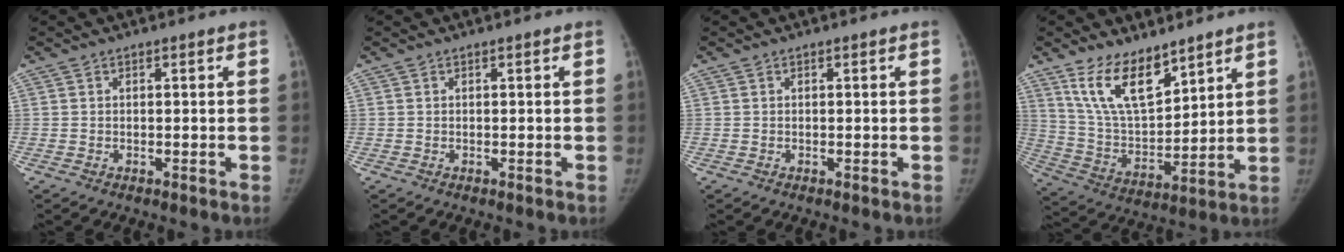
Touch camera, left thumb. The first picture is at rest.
{"total": 0.0}
{"total": 0.0}
{"total": 13.6, "force": [9.3, 5.9, 8.0], "torque": [-0.117, -0.059, 0.192]}